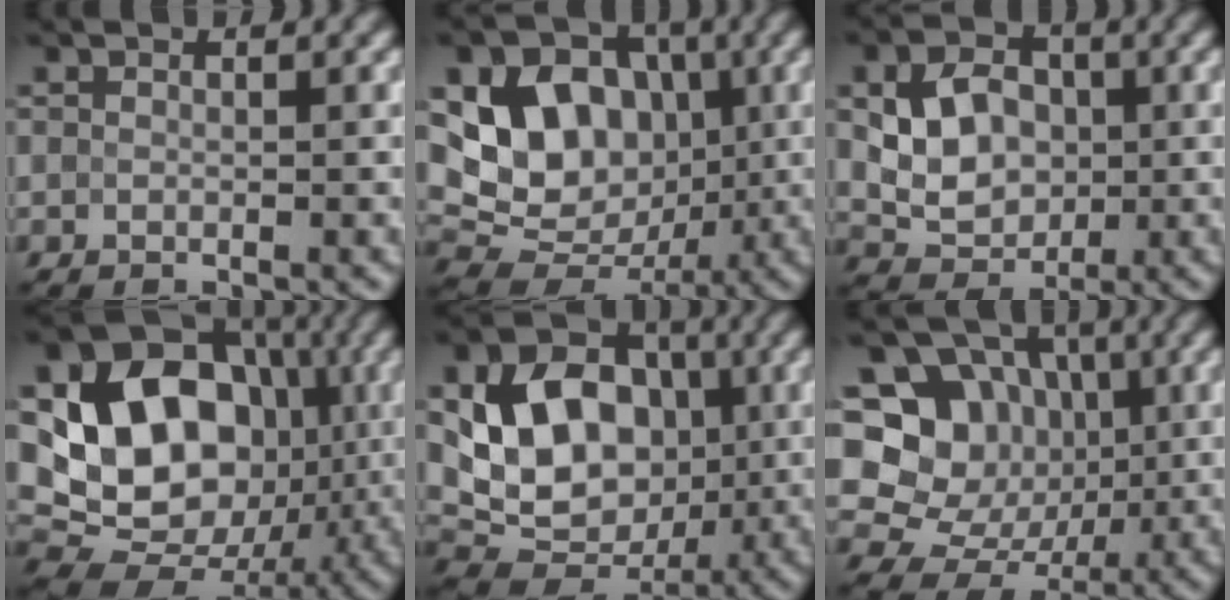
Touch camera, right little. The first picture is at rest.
{"total": 10.6, "force": [1.5, 8.7, 5.8], "torque": [-0.104, 0.015, 0.013]}
{"total": 5.1, "force": [0.4, 4.0, 3.1], "torque": [-0.060, 0.002, 0.009]}
{"total": 15.4, "force": [0.9, 12.2, 9.3], "torque": [-0.150, 0.004, 0.009]}
{"total": 10.3, "force": [0.7, 7.9, 6.5], "torque": [-0.121, -0.002, 0.015]}
{"total": 13.8, "force": [1.4, 12.6, 5.5], "torque": [-0.146, 0.041, 0.026]}